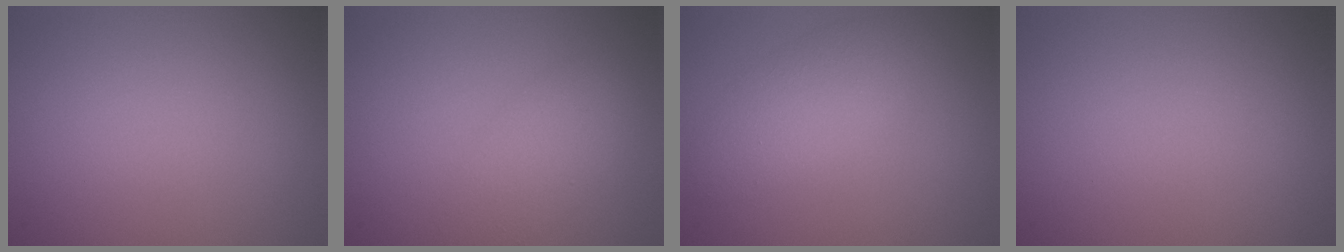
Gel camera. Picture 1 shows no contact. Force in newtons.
{"total": 2.8, "press": 2.8, "slide": 0.1}
{"total": 2.8, "press": 2.8, "slide": 0.1}
{"total": 0.0}